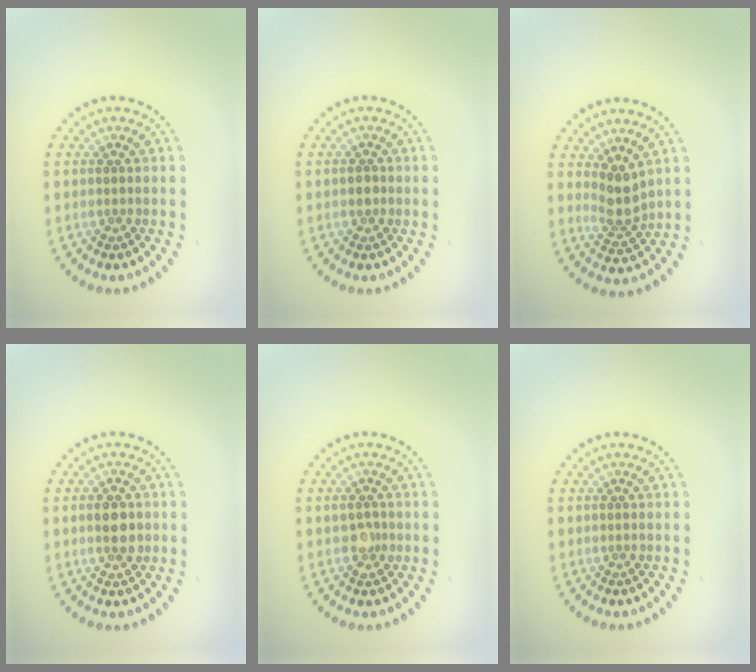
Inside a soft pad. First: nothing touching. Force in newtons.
{"total": 1.0, "press": 1.0, "slide": 0.4}
{"total": 2.7, "press": 2.1, "slide": 1.7}
{"total": 2.8, "press": 2.8, "slide": 0.0}
{"total": 1.4, "press": 1.4, "slide": 0.2}
{"total": 0.0}